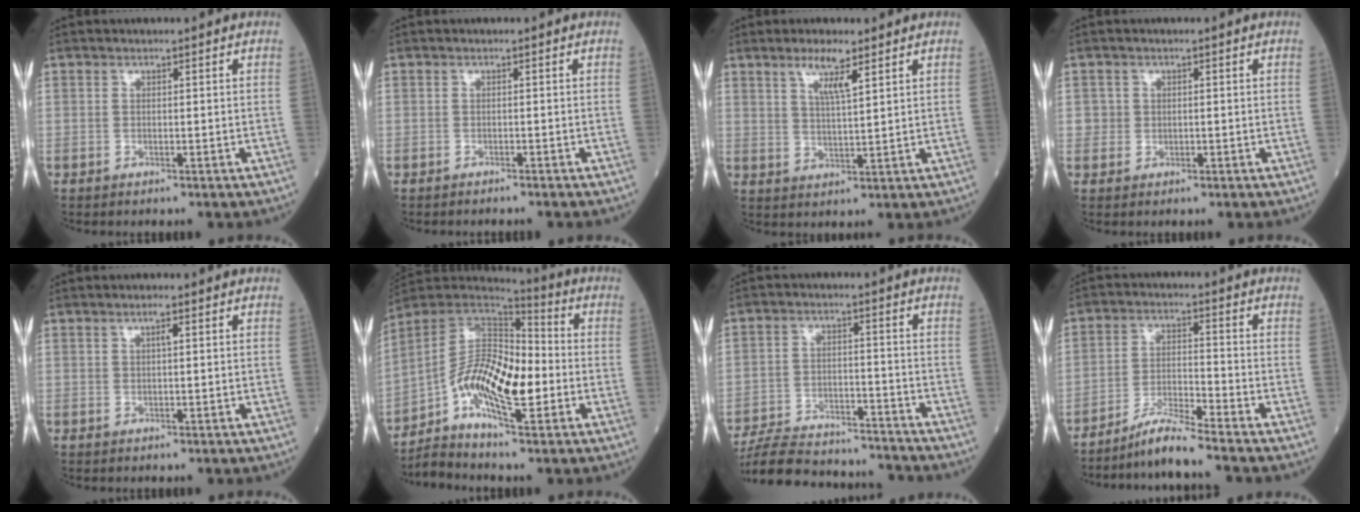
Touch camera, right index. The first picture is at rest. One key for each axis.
{"total": 2.2, "fx": -2.0, "fy": -0.2, "fz": 0.9, "tx": -0.016, "ty": 0.000, "tz": -0.024}
{"total": 4.8, "fx": 3.0, "fy": 0.4, "fz": 3.8, "tx": -0.074, "ty": -0.002, "tz": 0.056}
{"total": 1.4, "fx": 0.0, "fy": 1.4, "fz": 0.1, "tx": 0.003, "ty": 0.005, "tz": -0.002}
{"total": 1.1, "fx": 0.4, "fy": 0.1, "fz": 1.0, "tx": -0.023, "ty": 0.002, "tz": 0.006}
{"total": 14.0, "fx": -3.8, "fy": 4.4, "fz": 12.7, "tx": -0.246, "ty": 0.014, "tz": -0.076}
{"total": 16.9, "fx": -16.0, "fy": 2.8, "fz": 4.3, "tx": -0.095, "ty": 0.004, "tz": -0.241}
{"total": 6.1, "fx": -5.5, "fy": -1.5, "fz": 2.2, "tx": -0.047, "ty": -0.020, "tz": -0.104}